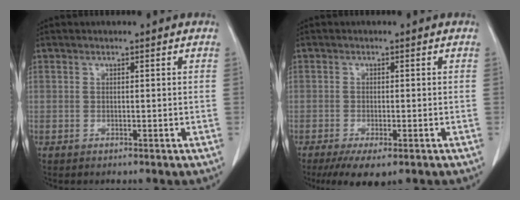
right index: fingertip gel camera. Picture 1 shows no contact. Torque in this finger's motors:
{"motor_torque": [-0.14, -0.39, -0.08, -0.10]}